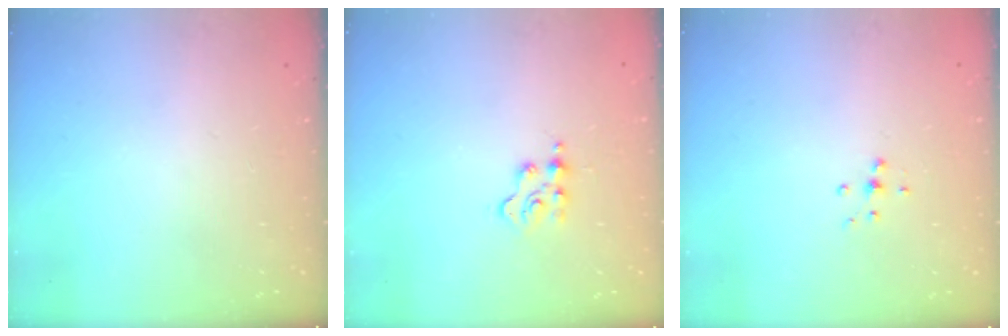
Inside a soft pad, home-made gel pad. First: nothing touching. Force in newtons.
{"total": 2.6, "press": 2.6, "slide": 0.4}
{"total": 5.0, "press": 5.0, "slide": 0.6}